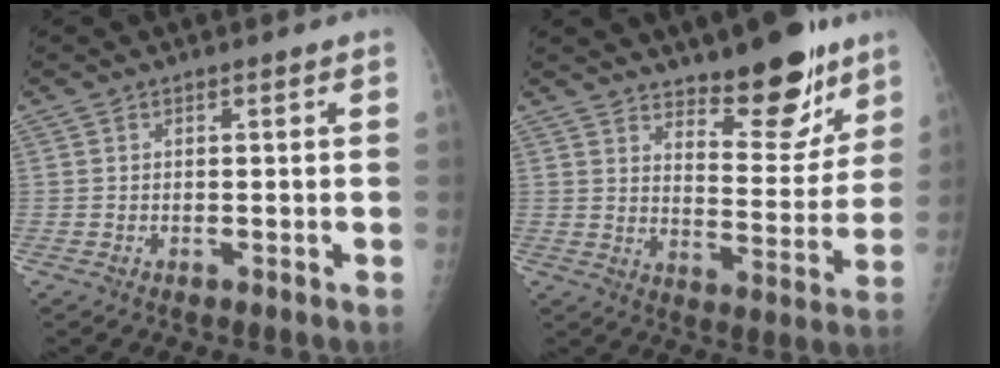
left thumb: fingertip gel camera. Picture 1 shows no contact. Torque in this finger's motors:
{"motor_torque": [0.33, 0.34, -0.19, -0.42, 0.06]}